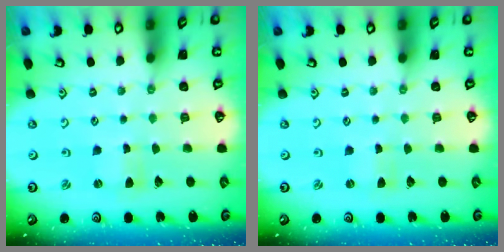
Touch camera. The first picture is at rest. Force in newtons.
{"total": 0.0}